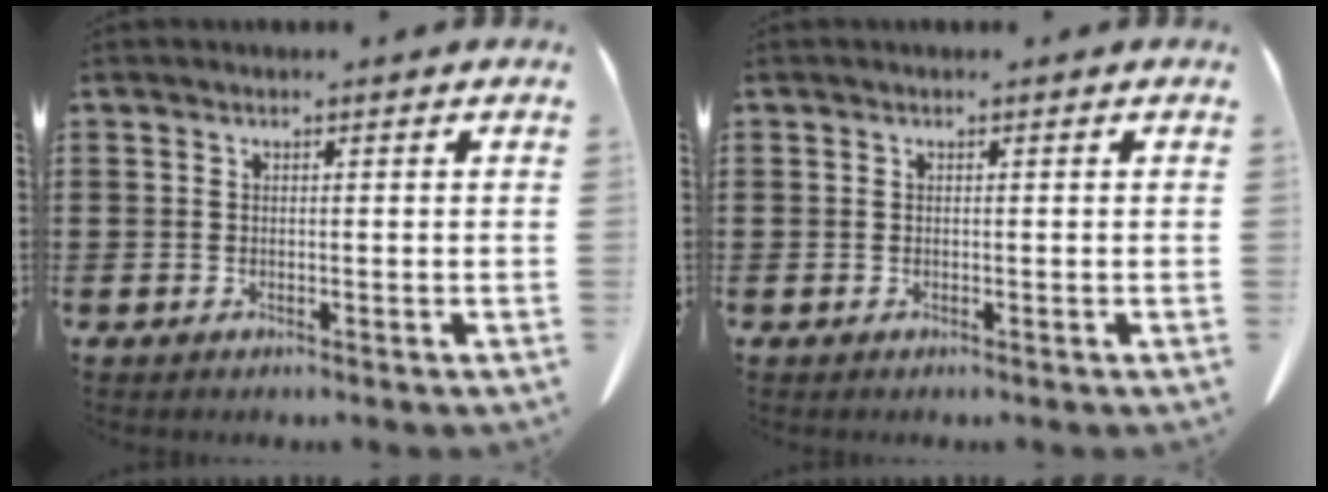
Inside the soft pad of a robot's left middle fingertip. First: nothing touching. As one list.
[{"total": 0.0}]